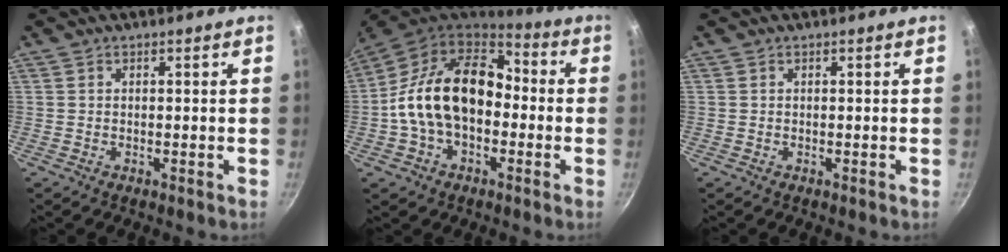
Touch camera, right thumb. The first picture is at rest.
{"total": 18.9, "force": [-1.1, 12.8, 13.9], "torque": [-0.211, 0.048, -0.033]}
{"total": 0.0}